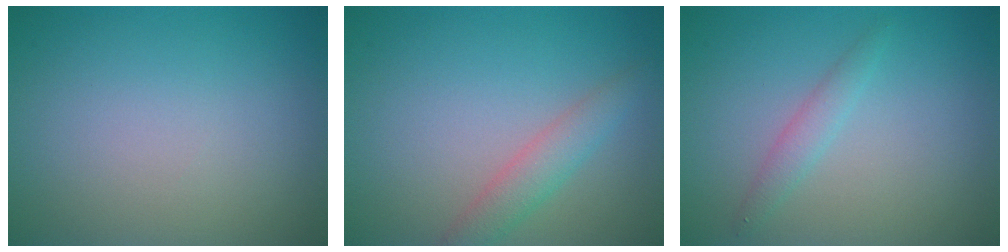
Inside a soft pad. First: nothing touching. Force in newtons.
{"total": 2.6, "press": 2.6, "slide": 0.2}
{"total": 1.5, "press": 1.5, "slide": 0.0}